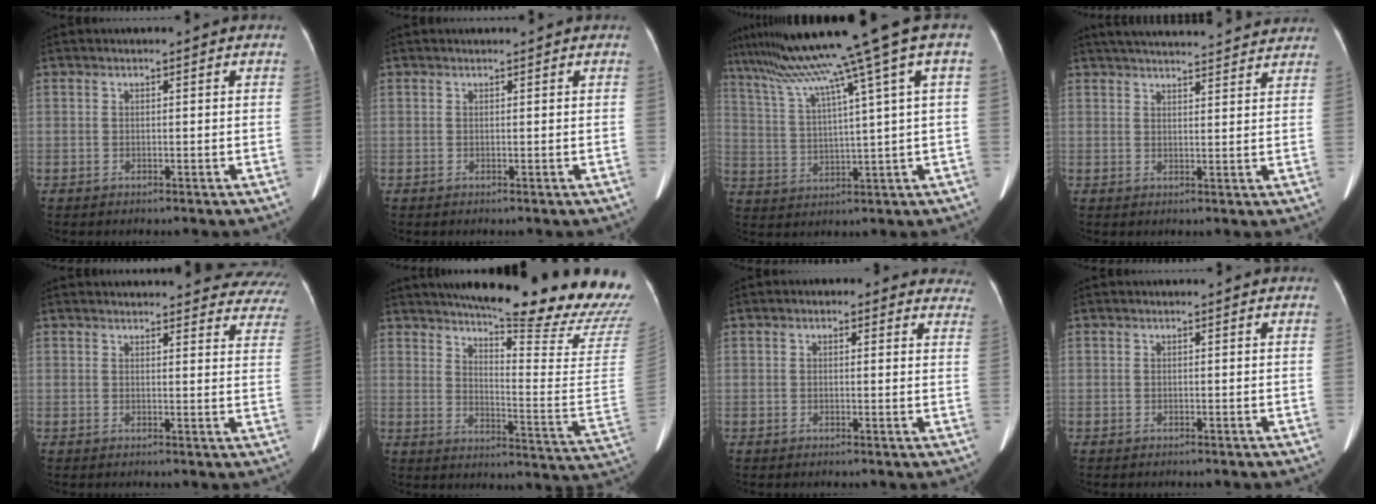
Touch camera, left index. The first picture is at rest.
{"total": 1.6, "force": [1.5, 0.1, 0.4], "torque": [-0.008, 0.014, 0.019]}
{"total": 15.8, "force": [10.6, -2.5, 11.4], "torque": [-0.186, 0.009, 0.164]}
{"total": 20.9, "force": [19.5, 2.6, 7.3], "torque": [-0.112, 0.029, 0.252]}
{"total": 24.6, "force": [23.1, 5.9, 6.1], "torque": [-0.072, -0.052, 0.246]}
{"total": 26.5, "force": [22.7, 1.0, 13.7], "torque": [-0.202, -0.098, 0.279]}
{"total": 6.4, "force": [5.0, 2.8, 2.8], "torque": [-0.008, 0.007, 0.039]}
{"total": 0.0}